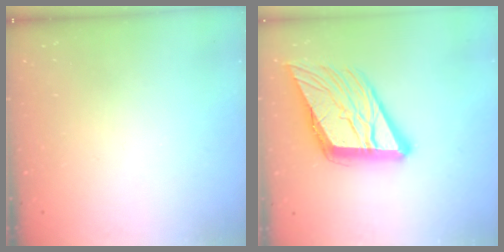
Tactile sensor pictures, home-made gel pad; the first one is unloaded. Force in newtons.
{"total": 20.5, "press": 20.2, "slide": 3.3}